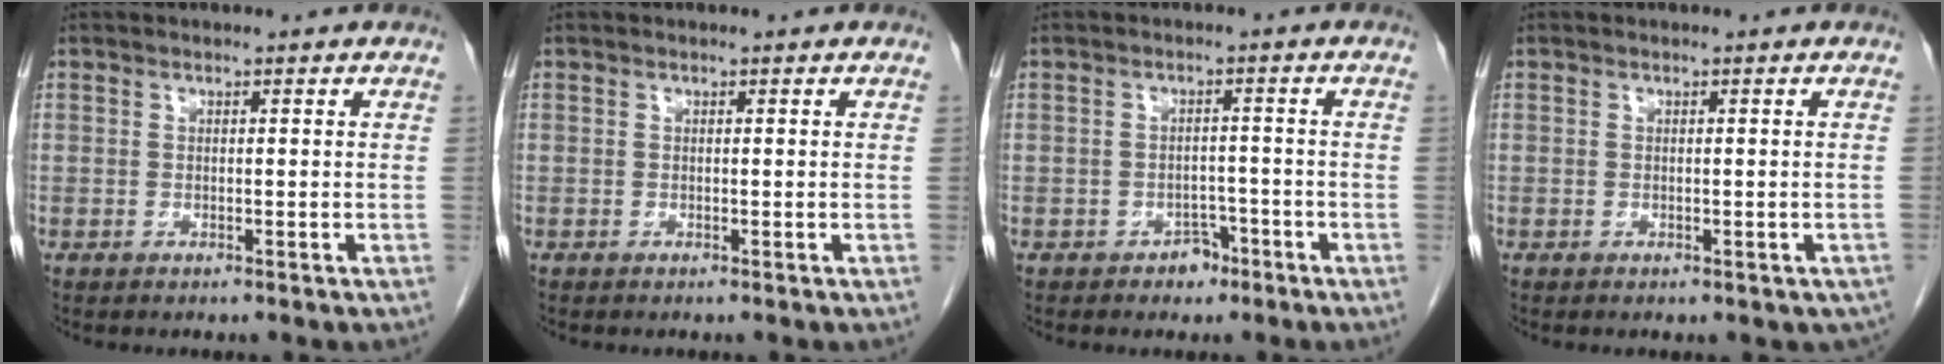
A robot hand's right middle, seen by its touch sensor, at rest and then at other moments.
{"total": 0.0}
{"total": 2.8, "force": [-1.9, 1.8, 0.9], "torque": [-0.011, 0.007, -0.024]}
{"total": 3.3, "force": [-2.4, 1.7, 1.5], "torque": [-0.005, 0.000, -0.026]}